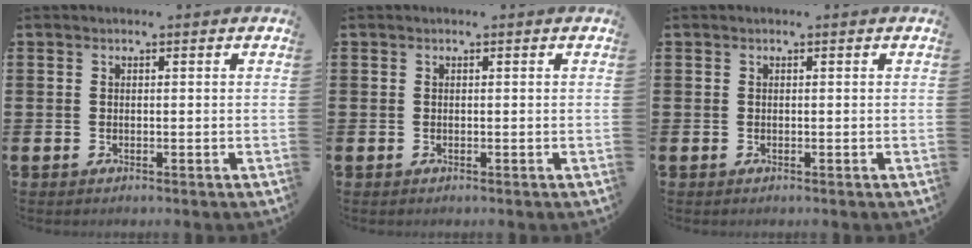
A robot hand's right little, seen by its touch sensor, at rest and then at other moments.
{"total": 0.0}
{"total": 0.0}